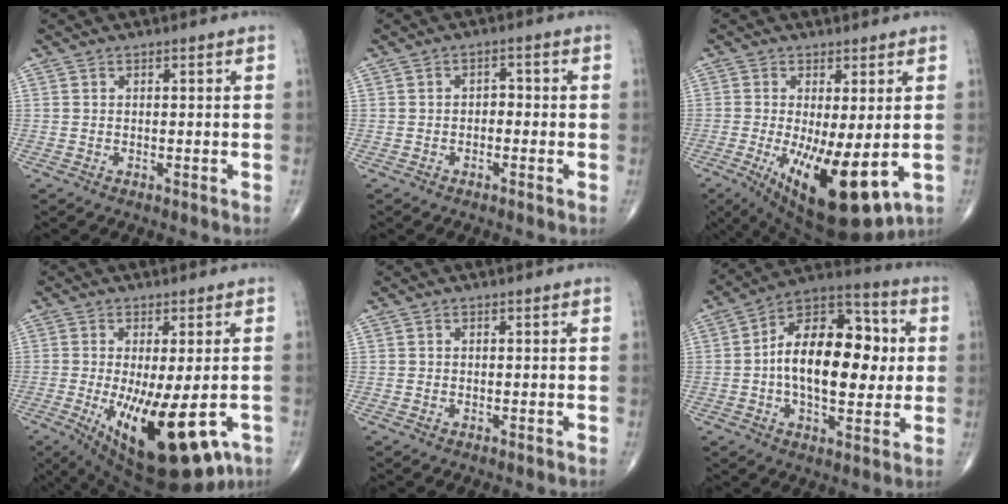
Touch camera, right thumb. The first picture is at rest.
{"total": 1.9, "force": [-0.5, 1.4, 1.2], "torque": [-0.003, 0.012, -0.015]}
{"total": 15.4, "force": [-3.4, 5.2, 14.1], "torque": [-0.232, -0.032, -0.033]}
{"total": 18.9, "force": [-6.1, 6.9, 16.5], "torque": [-0.245, -0.029, -0.071]}
{"total": 0.0}
{"total": 20.0, "force": [0.8, 10.8, 16.8], "torque": [-0.237, 0.028, 0.006]}